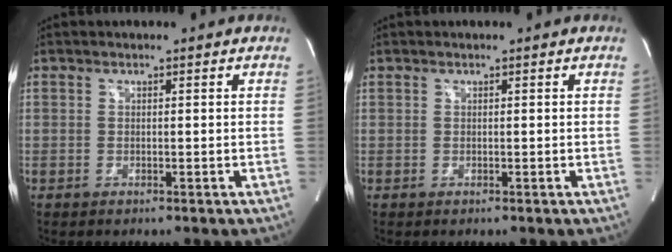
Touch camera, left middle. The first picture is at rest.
{"total": 0.0}